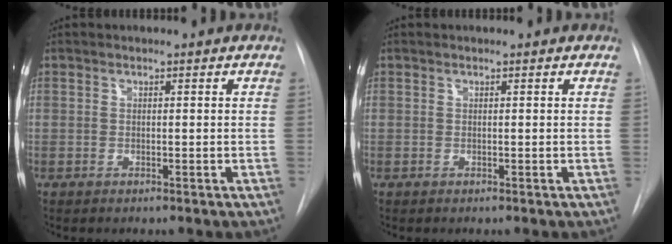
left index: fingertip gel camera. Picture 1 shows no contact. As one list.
[{"total": 0.0}]